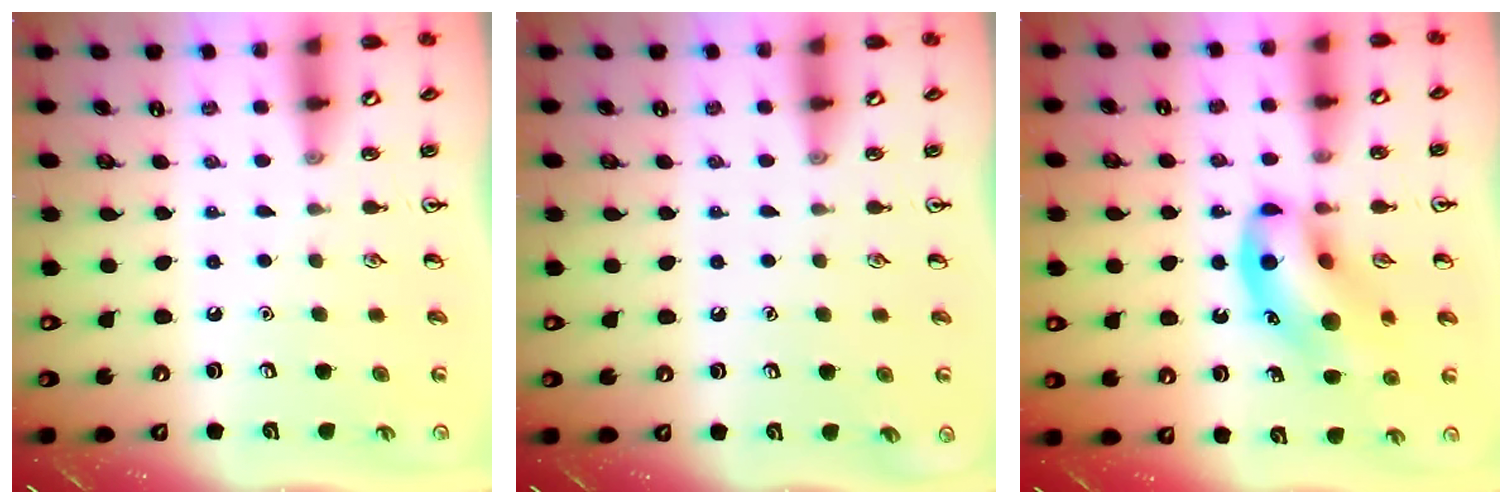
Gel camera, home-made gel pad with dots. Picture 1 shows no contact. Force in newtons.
{"total": 0.0}
{"total": 14.5, "press": 14.1, "slide": 3.5}